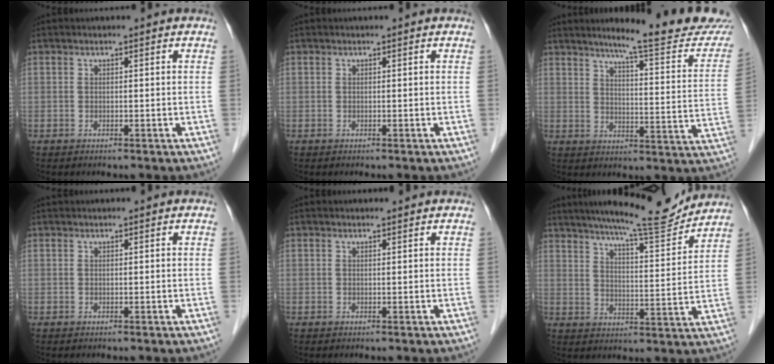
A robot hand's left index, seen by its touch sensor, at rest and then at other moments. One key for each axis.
{"total": 0.0}
{"total": 18.0, "fx": 15.9, "fy": 0.6, "fz": 8.4, "tx": -0.103, "ty": -0.057, "tz": 0.192}
{"total": 0.6, "fx": 0.6, "fy": 0.0, "fz": 0.1, "tx": -0.005, "ty": 0.014, "tz": 0.014}
{"total": 1.0, "fx": 1.0, "fy": 0.1, "fz": 0.1, "tx": -0.009, "ty": 0.006, "tz": 0.015}
{"total": 14.6, "fx": 13.3, "fy": 0.5, "fz": 6.0, "tx": -0.097, "ty": -0.005, "tz": 0.191}